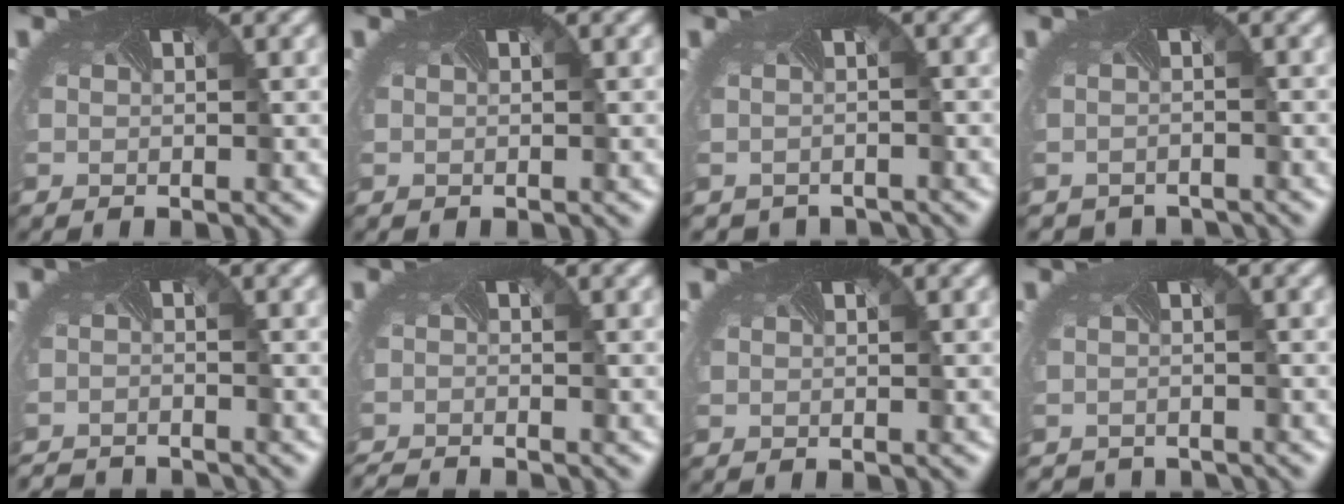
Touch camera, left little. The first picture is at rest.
{"total": 0.0}
{"total": 1.5, "force": [-1.4, 0.7, 0.2], "torque": [0.006, -0.018, -0.020]}
{"total": 1.9, "force": [-1.8, 0.6, 0.2], "torque": [0.000, -0.020, -0.028]}
{"total": 3.6, "force": [-3.5, 0.1, 0.2], "torque": [-0.008, -0.024, -0.059]}
{"total": 2.7, "force": [-2.7, -0.3, 0.3], "torque": [-0.010, -0.018, -0.054]}
{"total": 0.0}
{"total": 1.6, "force": [-1.6, 0.0, 0.0], "torque": [0.003, -0.015, -0.026]}